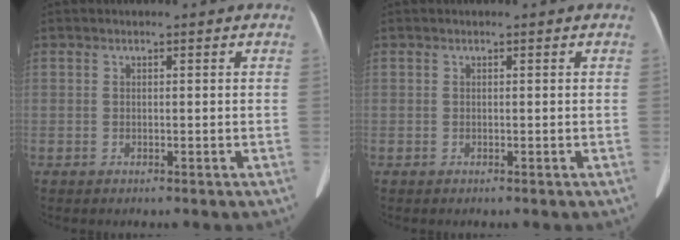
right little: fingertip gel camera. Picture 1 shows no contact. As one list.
[{"total": 0.0}]